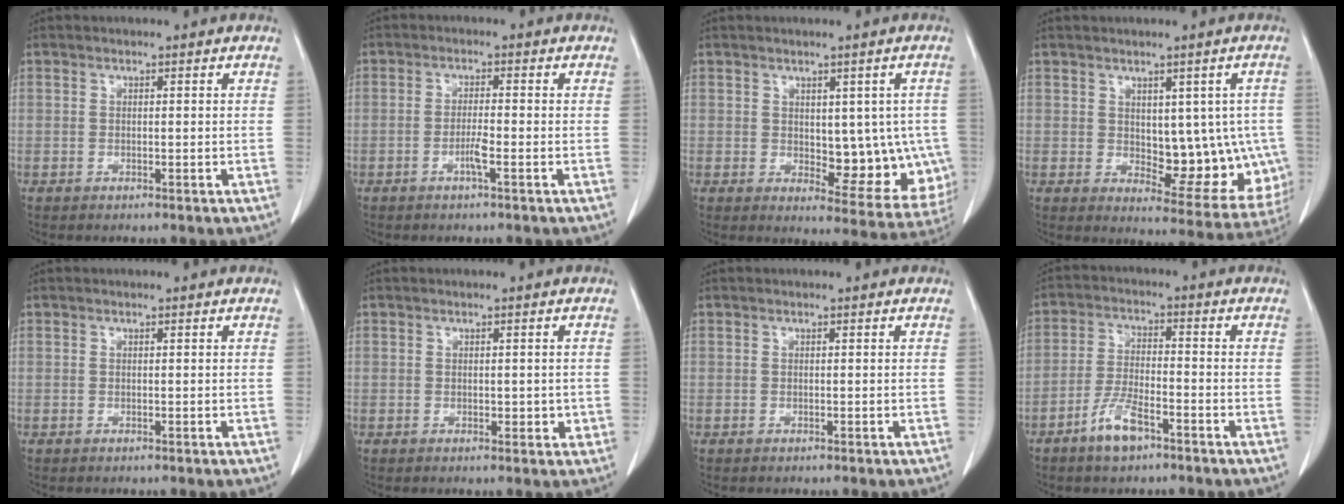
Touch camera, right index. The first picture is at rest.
{"total": 2.5, "force": [-1.1, 0.0, 2.2], "torque": [-0.044, -0.001, -0.023]}
{"total": 10.6, "force": [-0.2, 5.3, 9.2], "torque": [-0.089, 0.000, 0.013]}
{"total": 11.9, "force": [0.1, 6.2, 10.1], "torque": [-0.103, 0.006, 0.021]}
{"total": 0.0}
{"total": 1.9, "force": [-0.1, 1.3, 1.4], "torque": [-0.014, 0.004, 0.004]}
{"total": 0.0}
{"total": 6.2, "force": [-4.0, 1.8, 4.3], "torque": [-0.096, -0.003, -0.076]}